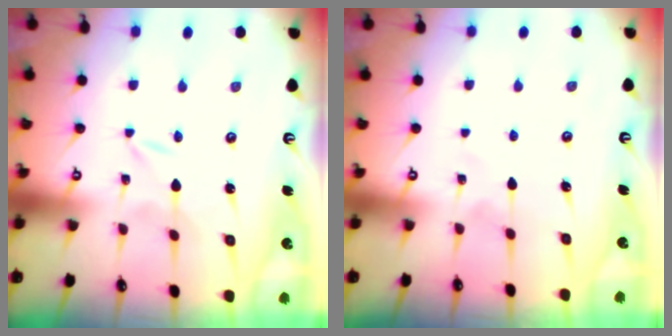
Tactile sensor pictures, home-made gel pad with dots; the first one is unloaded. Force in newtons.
{"total": 4.0, "press": 4.0, "slide": 0.4}